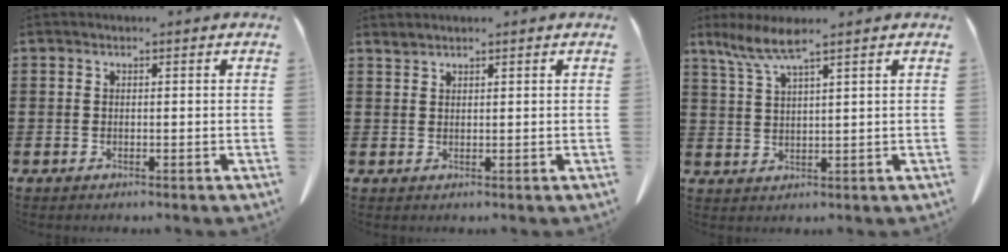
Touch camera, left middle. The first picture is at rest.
{"total": 1.1, "force": [1.0, 0.1, 0.1], "torque": [-0.006, -0.003, 0.021]}
{"total": 5.6, "force": [3.8, 0.5, 4.1], "torque": [-0.097, -0.011, 0.066]}